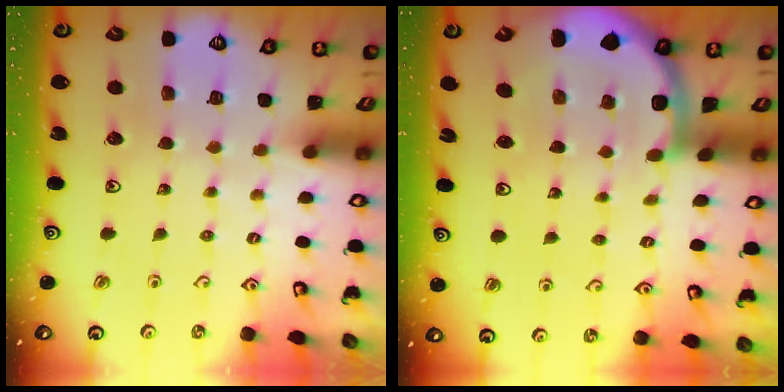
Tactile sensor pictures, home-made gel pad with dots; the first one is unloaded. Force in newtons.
{"total": 5.6, "press": 5.6, "slide": 0.8}